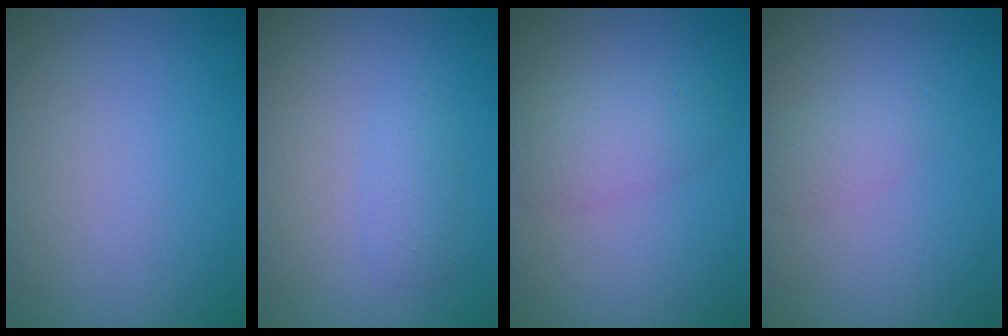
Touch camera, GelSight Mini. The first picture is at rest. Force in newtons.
{"total": 1.5, "press": 1.4, "slide": 0.1}
{"total": 3.2, "press": 3.2, "slide": 0.2}
{"total": 1.6, "press": 1.6, "slide": 0.0}